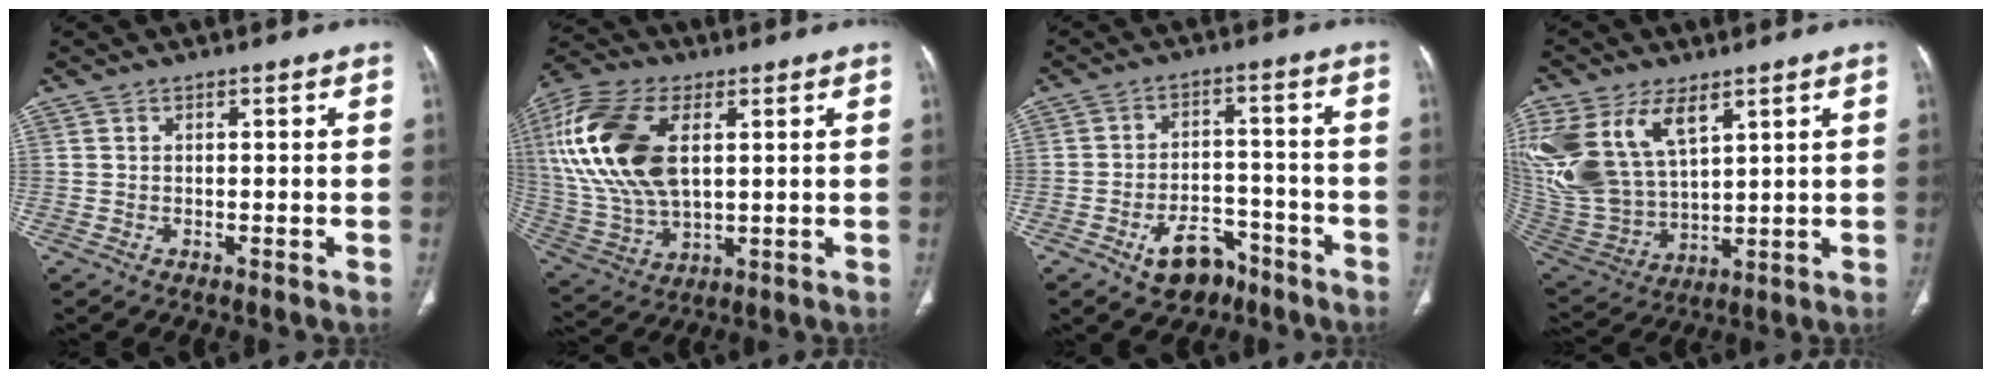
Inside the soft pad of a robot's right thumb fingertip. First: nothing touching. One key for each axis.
{"total": 21.3, "fx": 4.9, "fy": 11.6, "fz": 17.2, "tx": -0.373, "ty": -0.007, "tz": 0.093}
{"total": 8.6, "fx": -5.2, "fy": 5.4, "fz": 4.2, "tx": -0.043, "ty": 0.042, "tz": -0.075}
{"total": 20.8, "fx": 9.2, "fy": 12.0, "fz": 14.3, "tx": -0.315, "ty": -0.019, "tz": 0.194}